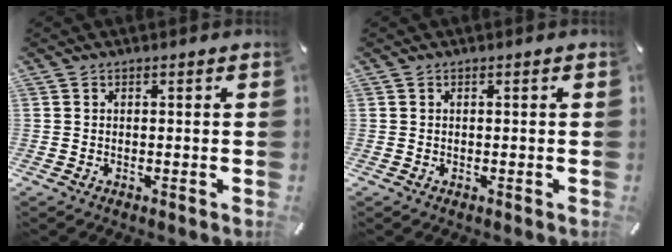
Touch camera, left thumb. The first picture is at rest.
{"total": 0.0}